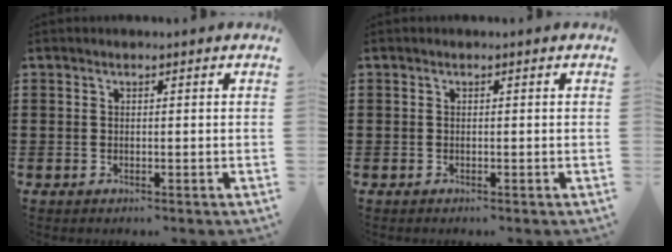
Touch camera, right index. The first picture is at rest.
{"total": 0.0}